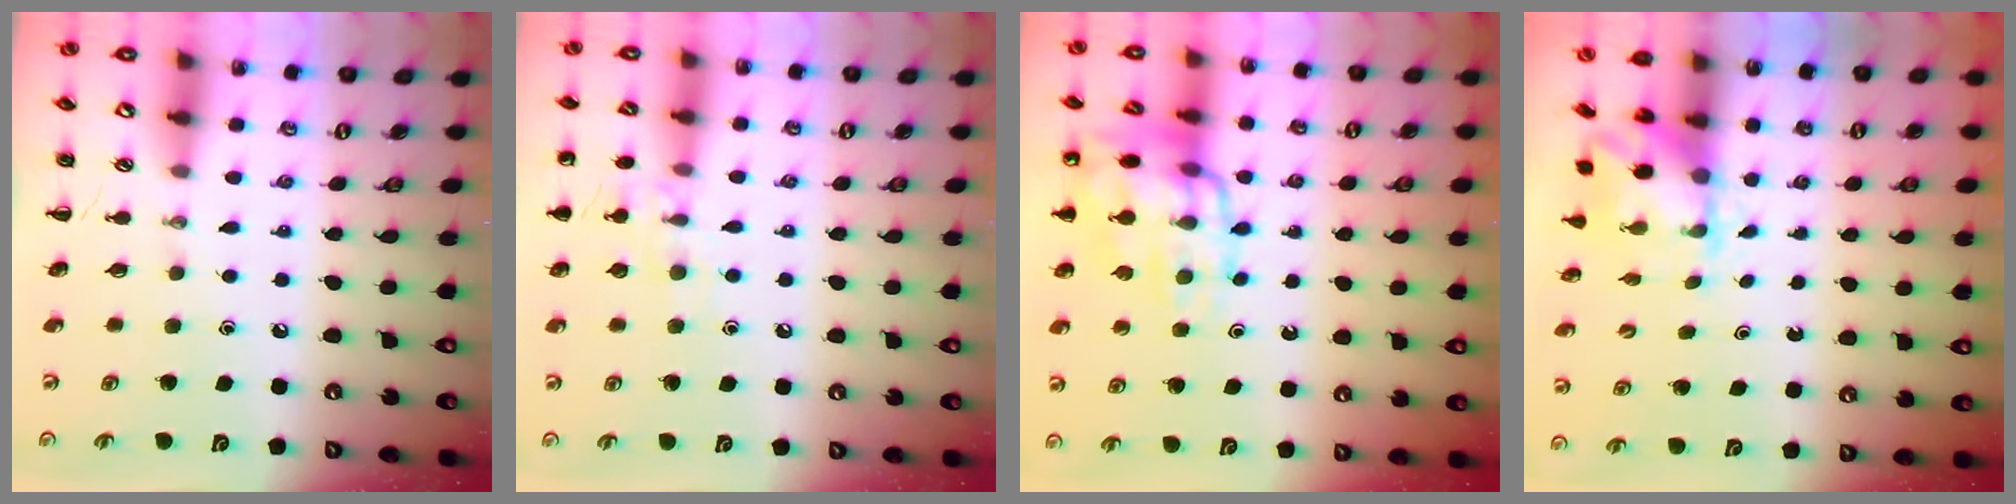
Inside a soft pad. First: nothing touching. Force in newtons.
{"total": 9.2, "press": 8.9, "slide": 2.0}
{"total": 15.6, "press": 15.5, "slide": 1.5}
{"total": 2.1, "press": 2.0, "slide": 0.7}